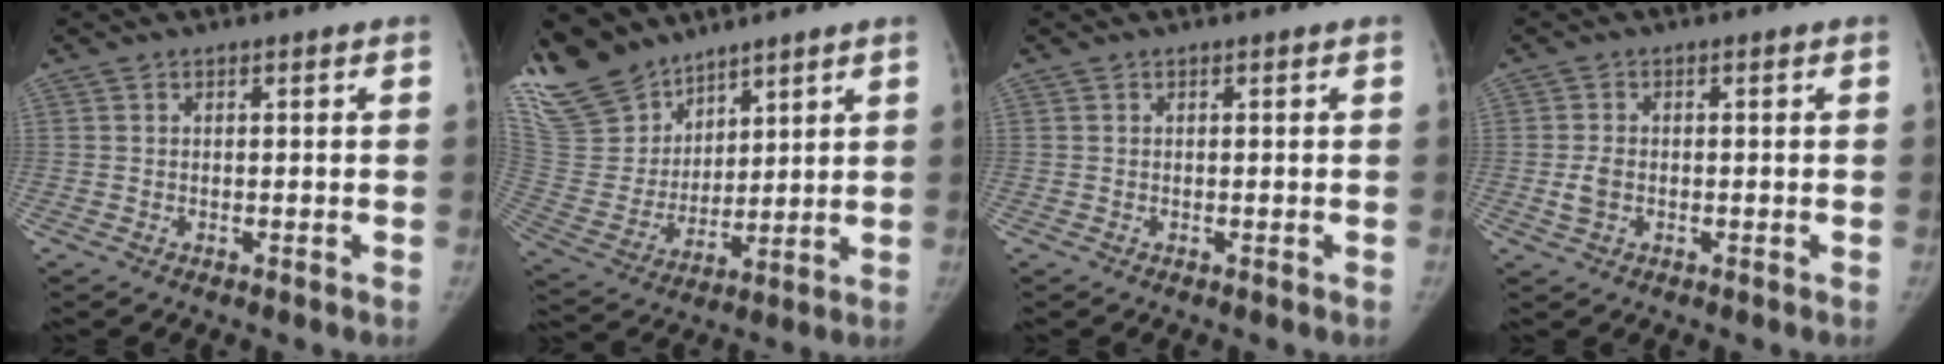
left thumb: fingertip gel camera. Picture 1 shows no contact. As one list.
[{"total": 19.2, "force": [15.4, 9.8, 5.8], "torque": [-0.110, -0.053, 0.315]}, {"total": 0.0}, {"total": 2.8, "force": [-0.6, 1.9, 1.9], "torque": [-0.040, 0.006, -0.012]}]